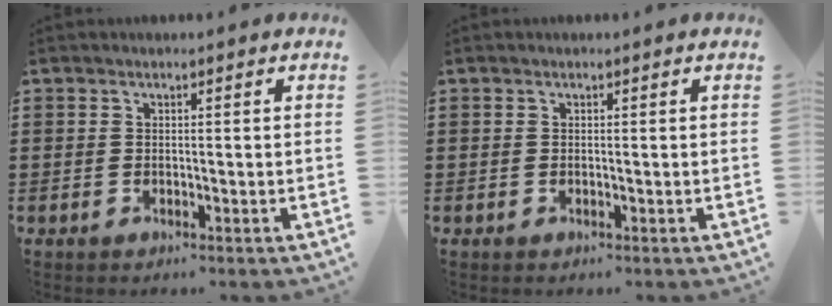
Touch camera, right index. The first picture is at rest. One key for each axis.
{"total": 0.0}